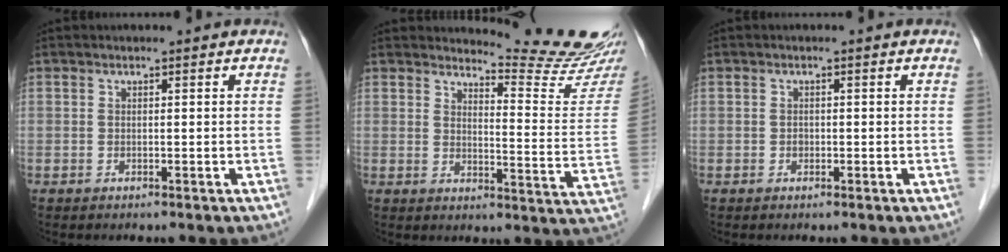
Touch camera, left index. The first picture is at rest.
{"total": 12.9, "force": [12.7, -1.6, 1.9], "torque": [-0.025, -0.109, 0.147]}
{"total": 0.7, "force": [-0.4, 0.5, 0.2], "torque": [-0.003, -0.001, -0.007]}